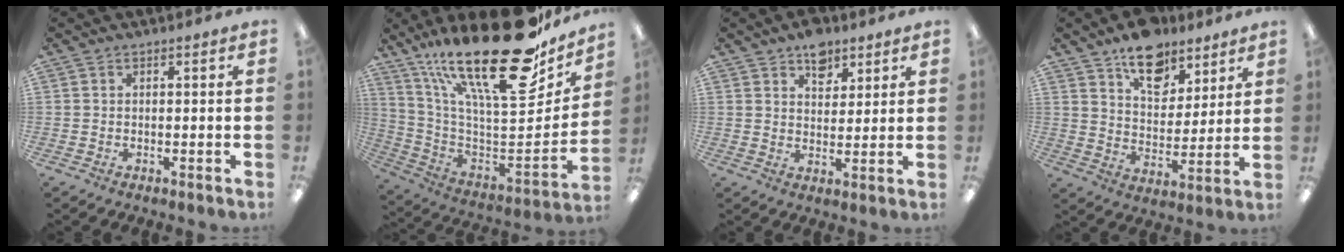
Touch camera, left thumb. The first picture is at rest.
{"total": 31.6, "force": [20.0, 10.1, 22.4], "torque": [-0.354, -0.147, 0.342]}
{"total": 7.0, "force": [4.8, 4.3, 2.7], "torque": [-0.025, -0.022, 0.083]}
{"total": 13.4, "force": [9.8, 7.1, 5.6], "torque": [-0.073, -0.058, 0.178]}